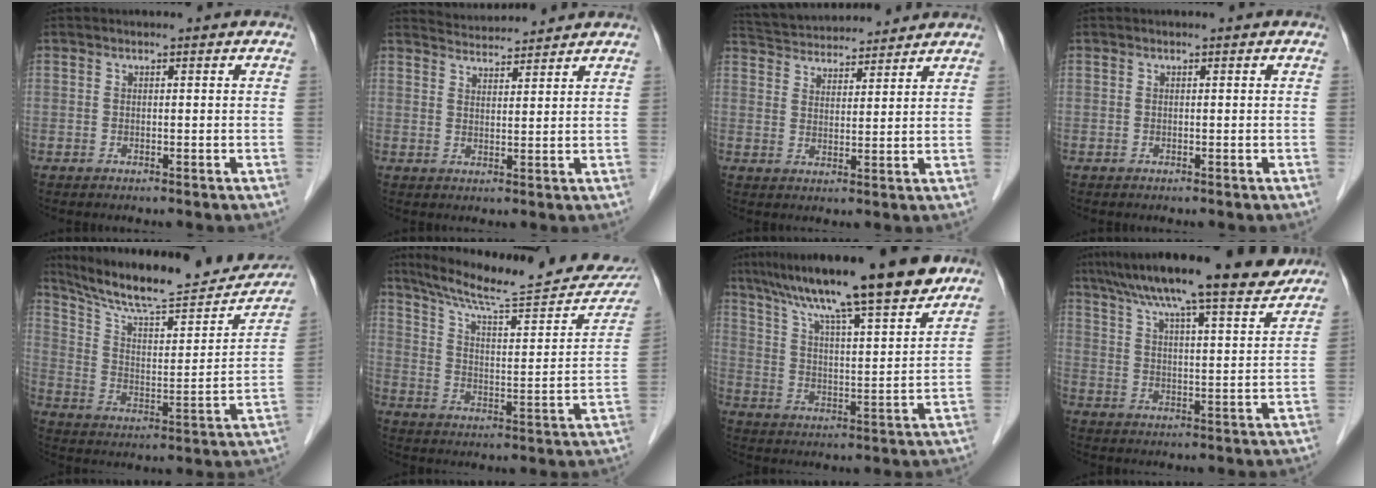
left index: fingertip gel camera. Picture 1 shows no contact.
{"total": 5.6, "force": [5.6, 0.2, 0.3], "torque": [-0.015, 0.024, 0.088]}
{"total": 13.7, "force": [12.9, 2.6, 3.6], "torque": [-0.068, 0.038, 0.206]}
{"total": 0.0}
{"total": 23.0, "force": [20.7, 3.3, 9.5], "torque": [-0.149, -0.016, 0.304]}
{"total": 24.9, "force": [22.1, 3.8, 11.0], "torque": [-0.168, -0.021, 0.301]}
{"total": 18.8, "force": [14.7, 1.0, 11.6], "torque": [-0.183, 0.013, 0.233]}
{"total": 17.9, "force": [15.1, 1.4, 9.6], "torque": [-0.152, 0.014, 0.217]}